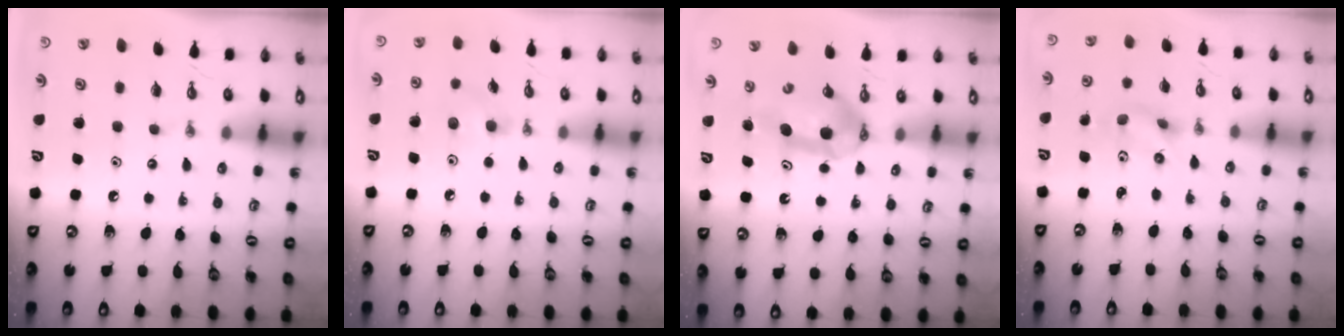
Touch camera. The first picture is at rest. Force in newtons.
{"total": 5.2, "press": 5.0, "slide": 1.2}
{"total": 6.2, "press": 6.1, "slide": 1.0}
{"total": 2.0, "press": 1.8, "slide": 0.9}